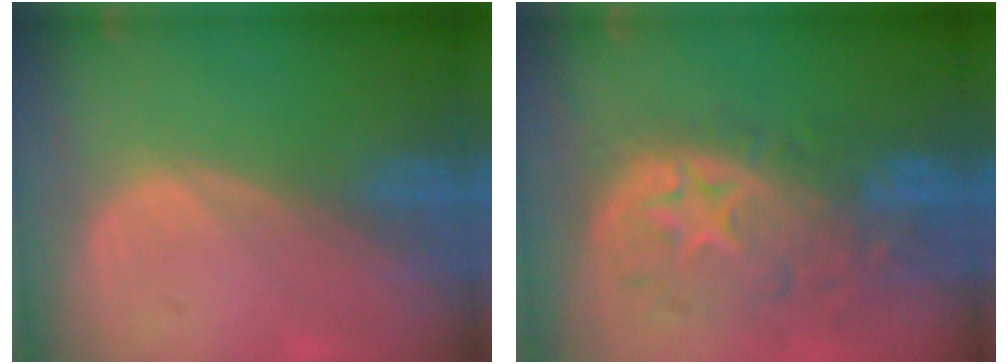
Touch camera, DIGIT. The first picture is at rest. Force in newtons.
{"total": 11.1, "press": 9.8, "slide": 5.1}